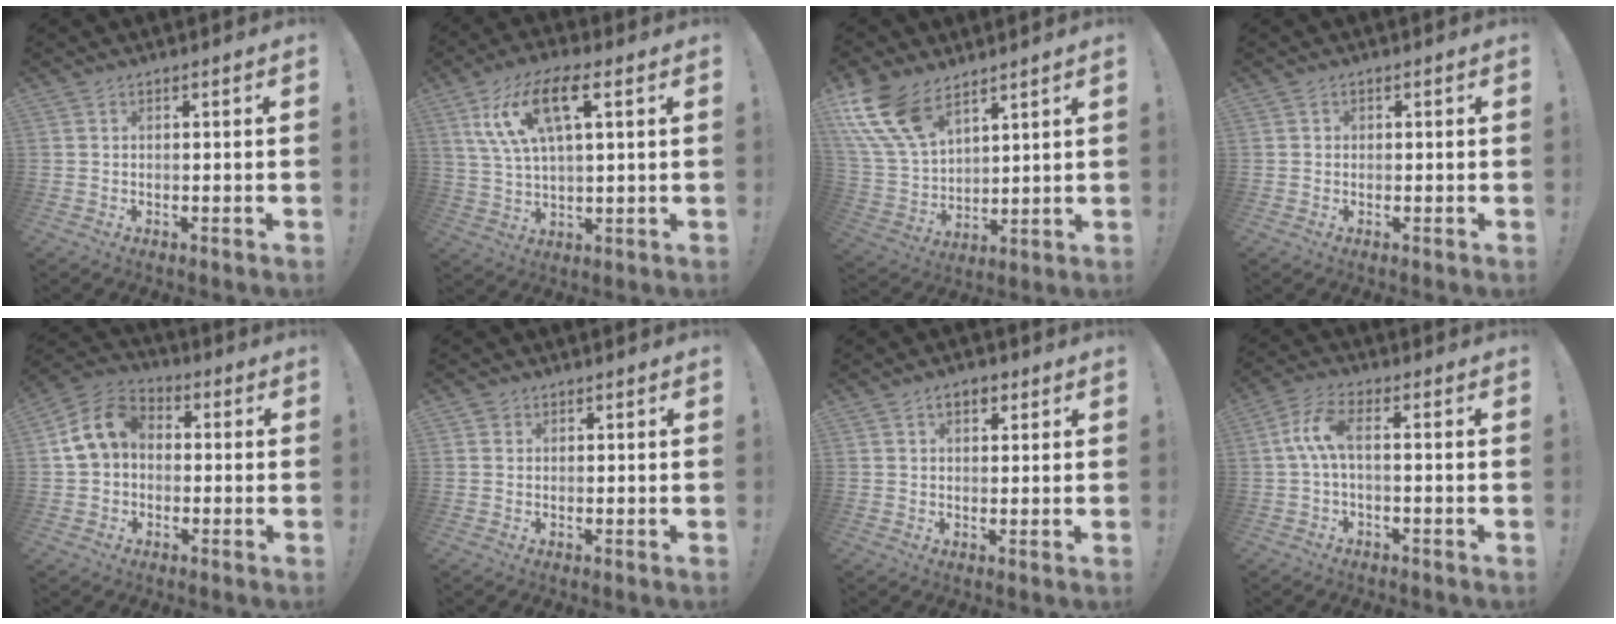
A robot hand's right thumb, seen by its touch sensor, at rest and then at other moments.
{"total": 14.1, "force": [6.1, 5.3, 11.5], "torque": [-0.219, -0.001, 0.109]}
{"total": 16.2, "force": [10.4, 8.7, 8.8], "torque": [-0.200, -0.062, 0.196]}
{"total": 0.9, "force": [0.0, 0.9, 0.2], "torque": [-0.002, 0.002, 0.000]}
{"total": 10.8, "force": [1.2, 8.1, 7.1], "torque": [-0.133, 0.014, 0.025]}
{"total": 1.0, "force": [0.6, 0.8, 0.0], "torque": [-0.005, 0.002, 0.012]}
{"total": 4.2, "force": [1.8, 2.6, 2.7], "torque": [-0.041, 0.006, 0.031]}
{"total": 7.7, "force": [0.0, 2.7, 7.3], "torque": [-0.139, 0.005, 0.000]}